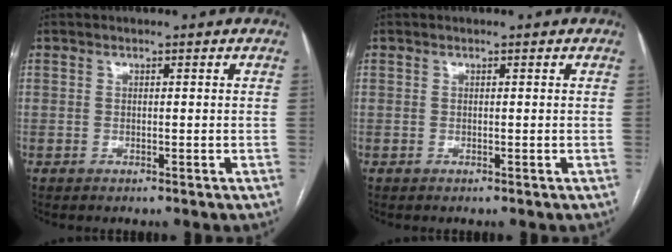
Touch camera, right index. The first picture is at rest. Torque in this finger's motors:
{"motor_torque": [0.26, 0.15, -0.01, 0.00]}